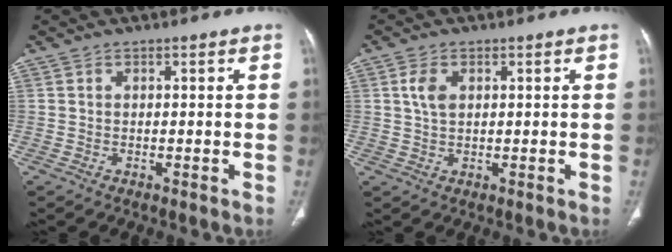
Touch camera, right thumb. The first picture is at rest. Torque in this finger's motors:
{"motor_torque": [0.92, 0.67, 0.21, -0.62, 0.13]}